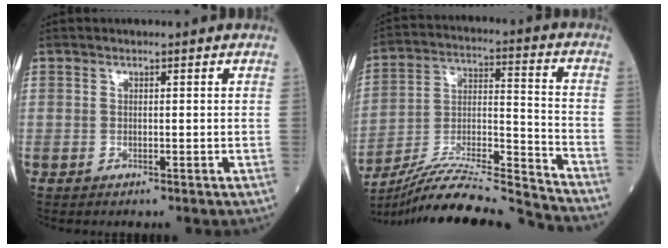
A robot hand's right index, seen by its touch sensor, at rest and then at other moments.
{"total": 22.0, "force": [-20.8, -1.1, 7.0], "torque": [-0.143, -0.011, -0.344]}